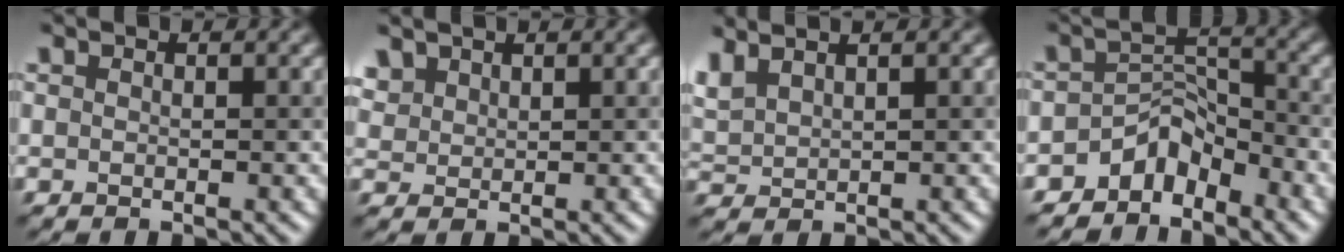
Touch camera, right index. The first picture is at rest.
{"total": 1.9, "force": [1.6, 1.0, 0.5], "torque": [-0.018, 0.006, 0.039]}
{"total": 3.0, "force": [2.2, 1.0, 1.8], "torque": [-0.058, 0.017, 0.055]}
{"total": 3.9, "force": [-3.0, 2.1, 1.6], "torque": [-0.013, 0.011, -0.057]}